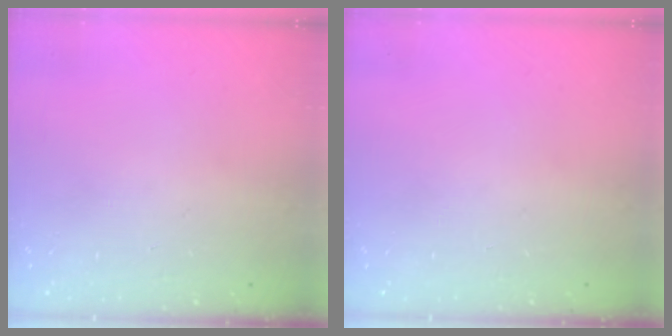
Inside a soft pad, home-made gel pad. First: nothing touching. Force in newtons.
{"total": 0.0}